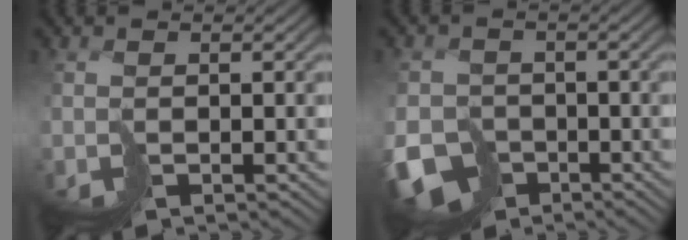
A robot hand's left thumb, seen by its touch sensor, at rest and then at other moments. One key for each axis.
{"total": 7.9, "fx": -3.8, "fy": 5.6, "fz": 4.0, "tx": -0.089, "ty": -0.031, "tz": -0.070}